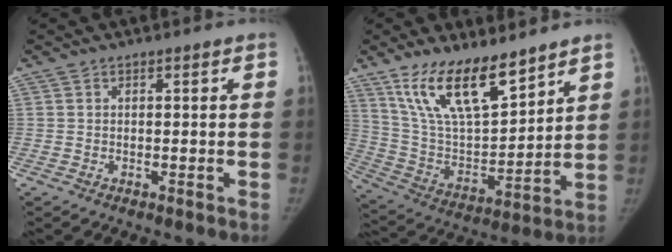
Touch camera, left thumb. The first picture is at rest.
{"total": 17.9, "force": [12.5, 6.5, 11.2], "torque": [-0.164, -0.067, 0.243]}